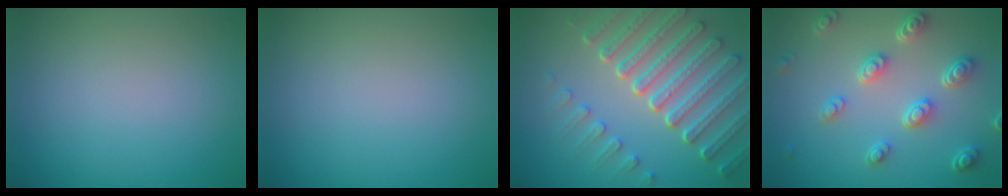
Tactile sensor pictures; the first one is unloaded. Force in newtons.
{"total": 0.0}
{"total": 7.6, "press": 5.6, "slide": 5.1}
{"total": 4.7, "press": 3.6, "slide": 2.9}